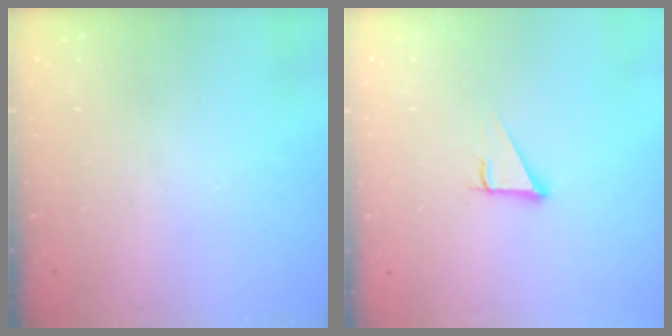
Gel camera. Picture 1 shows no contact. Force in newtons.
{"total": 2.7, "press": 2.7, "slide": 0.0}